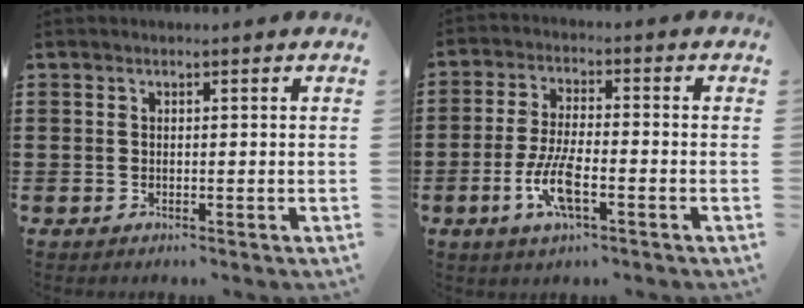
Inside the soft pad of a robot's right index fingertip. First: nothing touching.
{"total": 7.3, "force": [-2.8, 2.2, 6.3], "torque": [-0.143, -0.012, -0.055]}